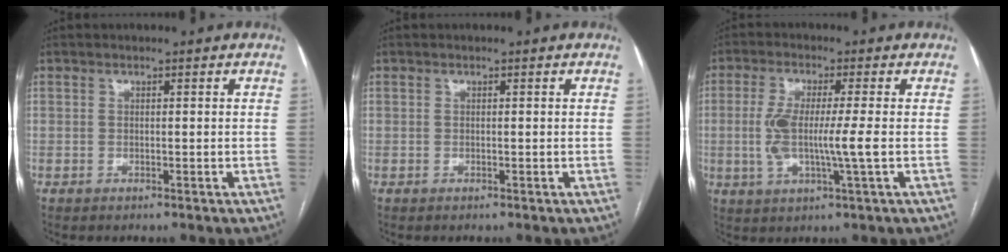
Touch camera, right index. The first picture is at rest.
{"total": 0.0}
{"total": 7.8, "force": [-0.6, 0.4, 7.8], "torque": [-0.159, -0.005, -0.014]}